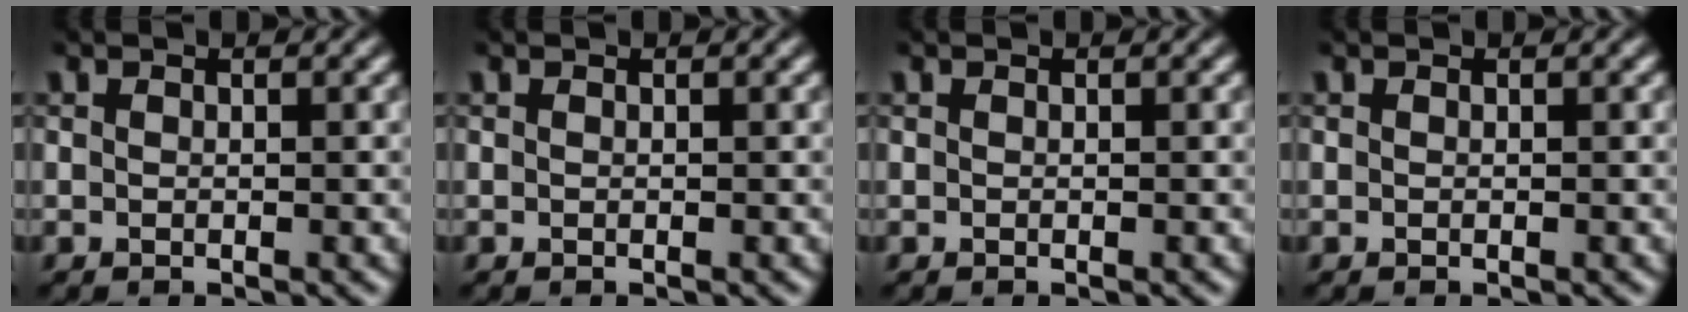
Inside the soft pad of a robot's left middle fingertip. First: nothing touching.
{"total": 0.0}
{"total": 0.0}
{"total": 0.0}